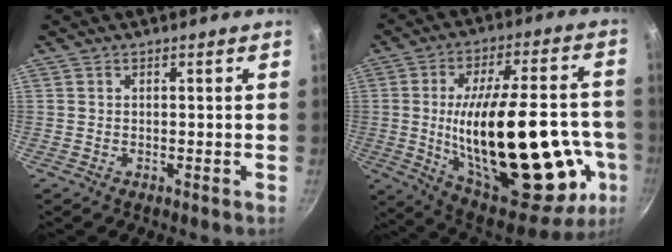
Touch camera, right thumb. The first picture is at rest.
{"total": 34.9, "force": [-4.1, 15.0, 31.2], "torque": [-0.455, 0.001, -0.042]}